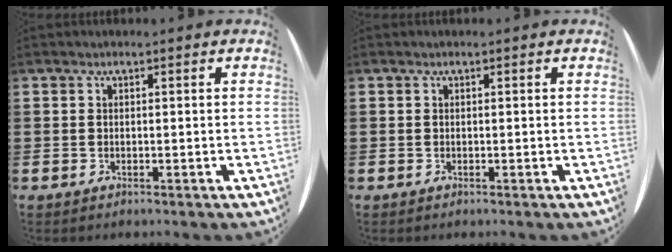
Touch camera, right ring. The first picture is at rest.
{"total": 0.0}